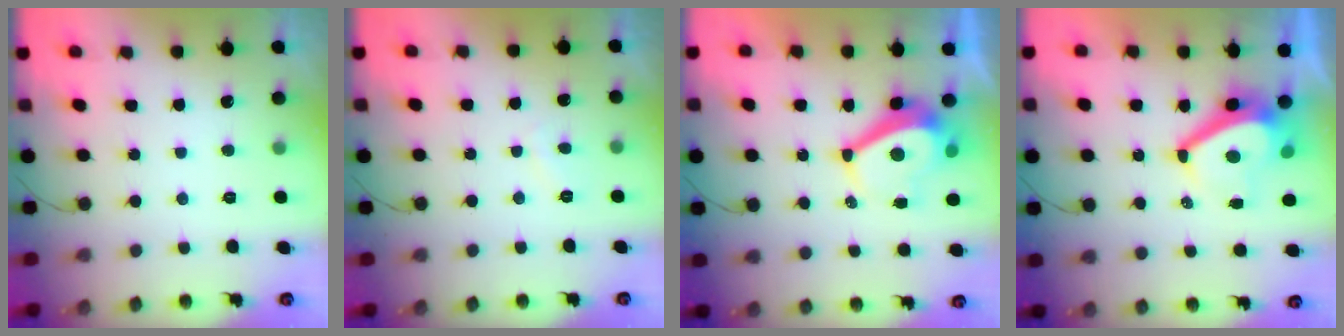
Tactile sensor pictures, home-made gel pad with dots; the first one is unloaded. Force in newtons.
{"total": 1.2, "press": 1.1, "slide": 0.5}
{"total": 5.9, "press": 5.9, "slide": 0.7}
{"total": 8.2, "press": 8.2, "slide": 0.8}